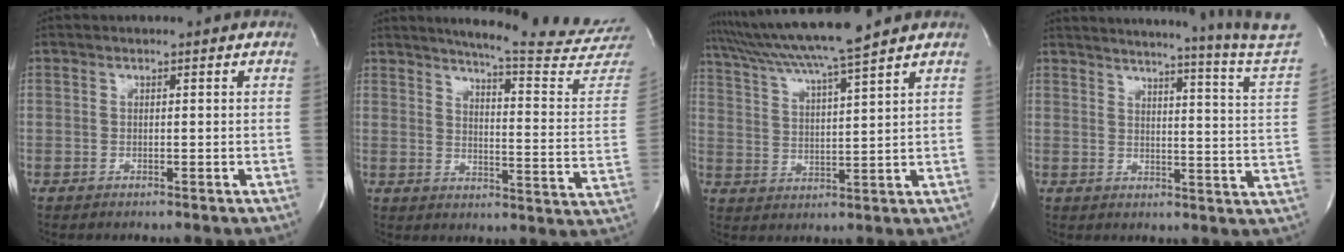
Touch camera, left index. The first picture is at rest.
{"total": 21.4, "force": [20.1, -1.2, 7.1], "torque": [-0.103, -0.131, 0.234]}
{"total": 11.1, "force": [9.7, -2.0, 5.1], "torque": [-0.097, 0.007, 0.167]}
{"total": 22.1, "force": [20.2, -2.8, 8.5], "torque": [-0.135, -0.102, 0.239]}